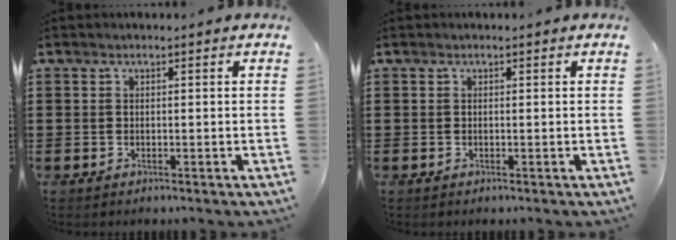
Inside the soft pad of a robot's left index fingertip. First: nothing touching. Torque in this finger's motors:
{"motor_torque": [0.11, -0.12, 0.00, -0.01]}